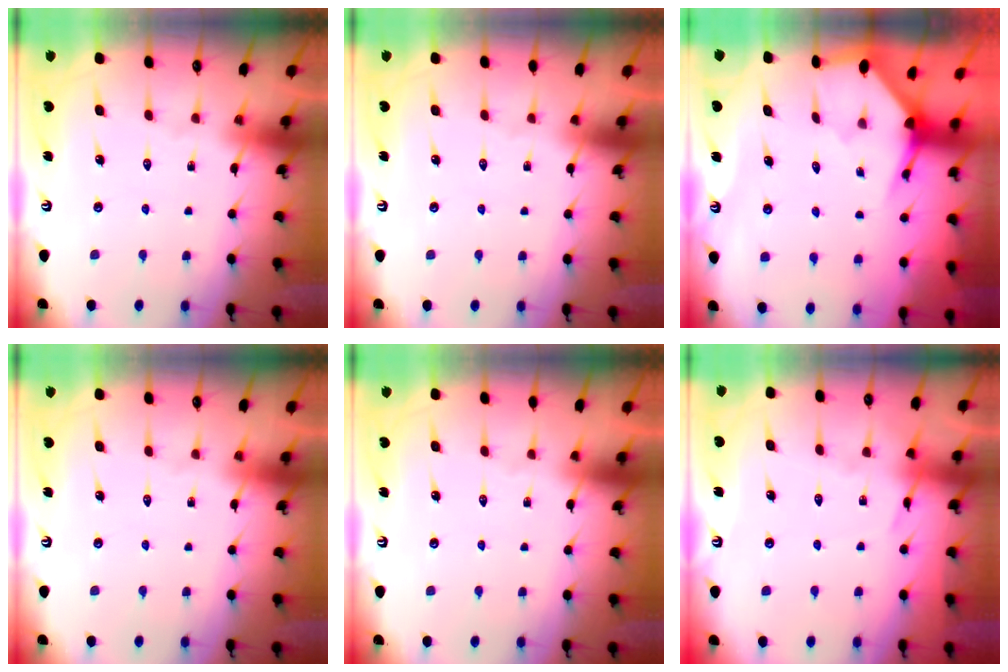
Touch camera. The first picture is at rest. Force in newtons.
{"total": 0.0}
{"total": 3.2, "press": 3.2, "slide": 0.3}
{"total": 0.0}
{"total": 0.0}
{"total": 4.5, "press": 4.5, "slide": 0.6}